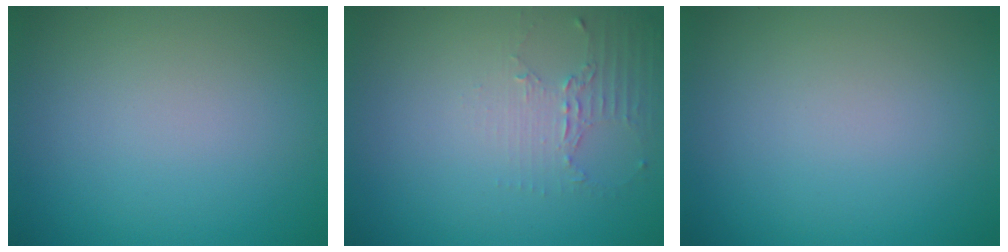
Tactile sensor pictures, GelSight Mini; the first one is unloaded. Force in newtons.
{"total": 2.0, "press": 1.5, "slide": 1.4}
{"total": 0.0}